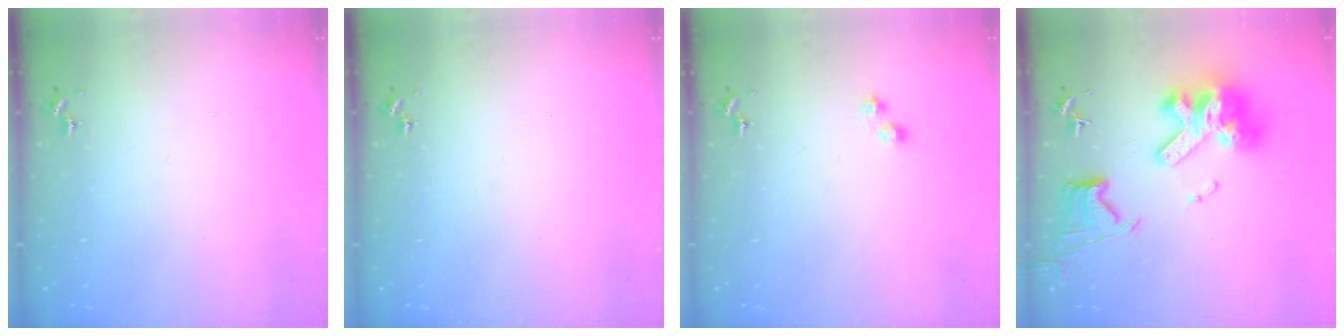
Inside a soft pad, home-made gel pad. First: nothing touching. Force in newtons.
{"total": 0.0}
{"total": 3.7, "press": 3.7, "slide": 0.4}
{"total": 19.8, "press": 19.7, "slide": 2.4}